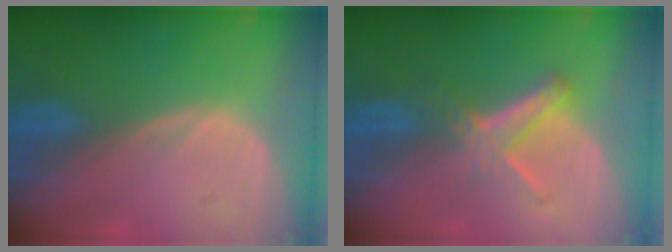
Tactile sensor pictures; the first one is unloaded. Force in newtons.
{"total": 5.9, "press": 5.1, "slide": 3.0}